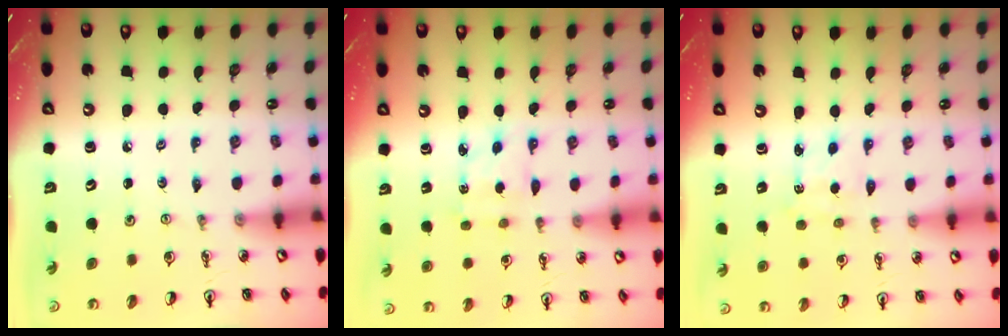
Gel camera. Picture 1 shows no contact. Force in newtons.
{"total": 2.0, "press": 2.0, "slide": 0.2}
{"total": 2.5, "press": 2.5, "slide": 0.3}